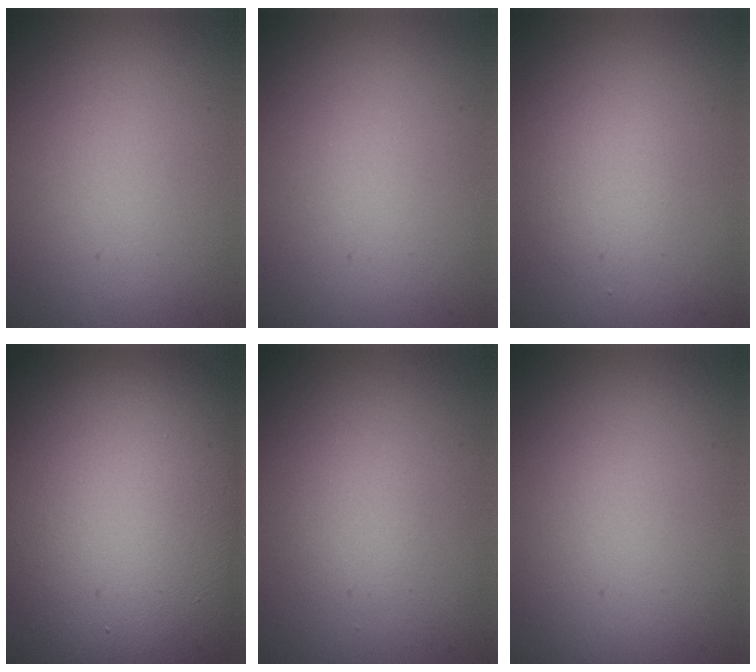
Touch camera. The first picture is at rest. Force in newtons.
{"total": 0.0}
{"total": 1.6, "press": 1.6, "slide": 0.1}
{"total": 18.9, "press": 18.8, "slide": 1.2}
{"total": 1.3, "press": 1.3, "slide": 0.1}
{"total": 0.0}